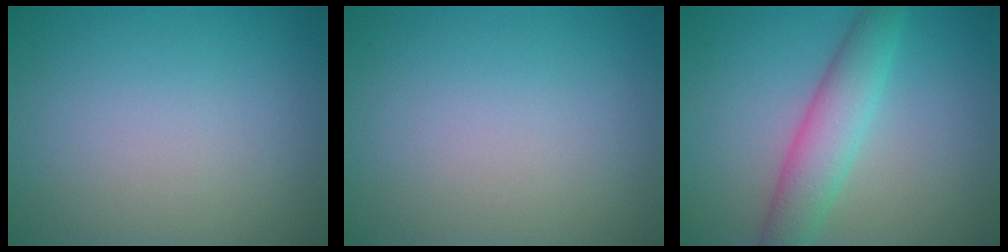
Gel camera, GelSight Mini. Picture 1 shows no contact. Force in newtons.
{"total": 0.0}
{"total": 4.4, "press": 4.4, "slide": 0.2}